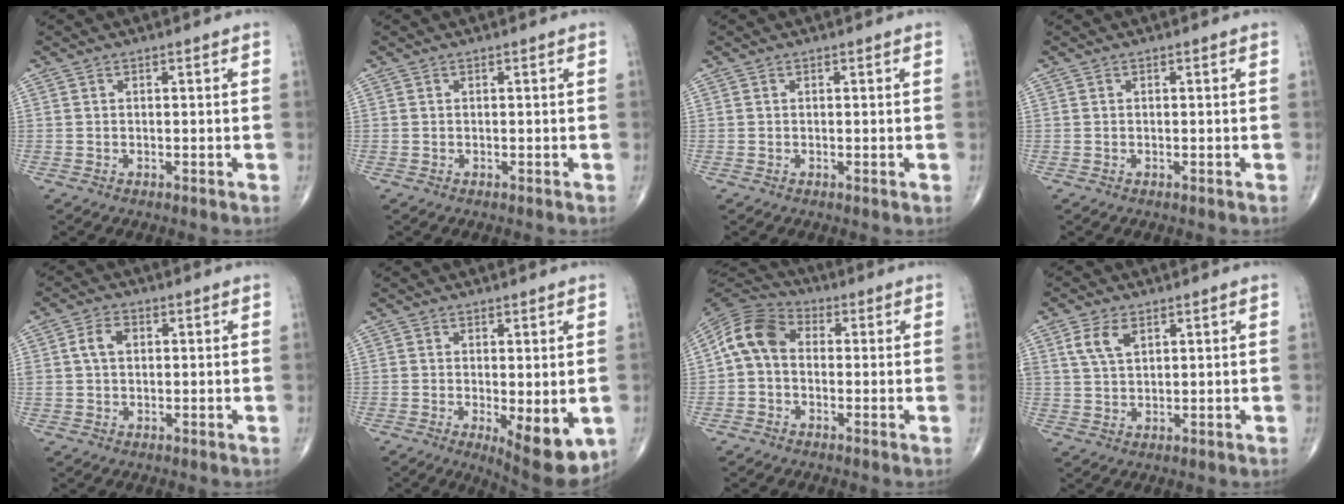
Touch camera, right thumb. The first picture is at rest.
{"total": 0.0}
{"total": 0.0}
{"total": 0.0}
{"total": 4.3, "force": [0.9, 3.0, 2.9], "torque": [-0.056, 0.009, 0.016]}
{"total": 9.7, "force": [-2.3, 3.5, 8.8], "torque": [-0.115, -0.024, -0.023]}
{"total": 9.5, "force": [0.2, 7.1, 6.3], "torque": [-0.110, 0.026, -0.015]}
{"total": 5.2, "force": [2.4, 2.9, 3.5], "torque": [-0.065, -0.004, 0.051]}